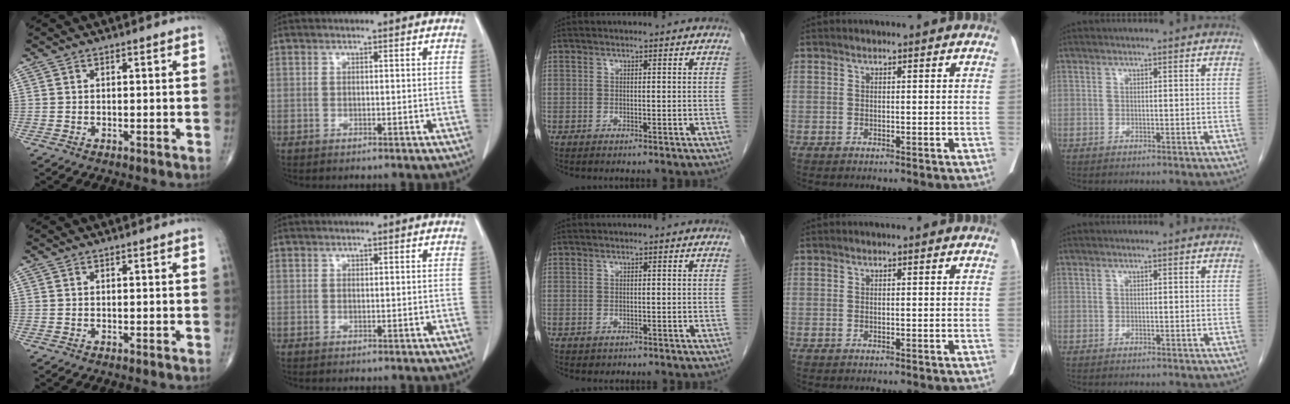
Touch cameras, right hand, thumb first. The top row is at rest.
{"middle": {"total": 0.6, "force": [-0.3, 0.5, 0.1], "torque": [-0.006, 0.002, 0.000]}}